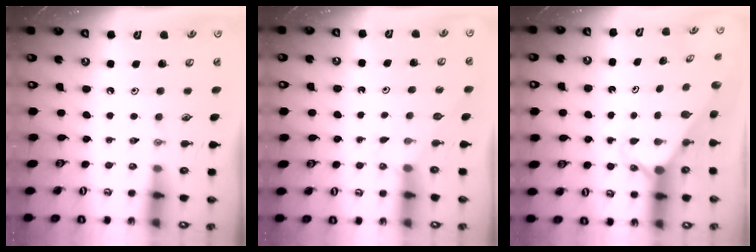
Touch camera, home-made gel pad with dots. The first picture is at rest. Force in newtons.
{"total": 3.0, "press": 2.9, "slide": 0.4}
{"total": 2.5, "press": 2.5, "slide": 0.1}